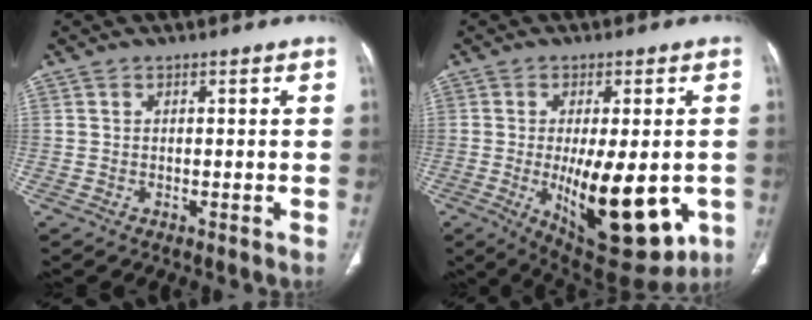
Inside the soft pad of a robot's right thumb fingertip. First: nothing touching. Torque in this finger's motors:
{"motor_torque": [2.45, 2.56, 1.10, -1.10, 0.50]}